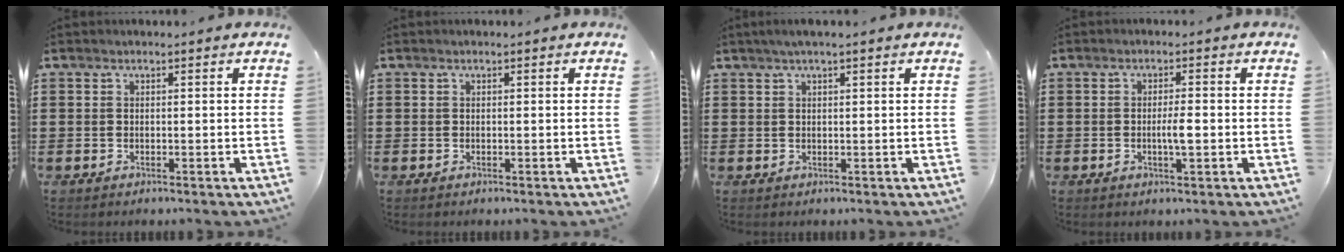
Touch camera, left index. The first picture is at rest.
{"total": 0.0}
{"total": 1.6, "force": [0.9, 0.0, 1.3], "torque": [-0.027, 0.001, 0.017]}
{"total": 3.0, "force": [-0.5, 0.5, 2.9], "torque": [-0.053, 0.000, -0.010]}